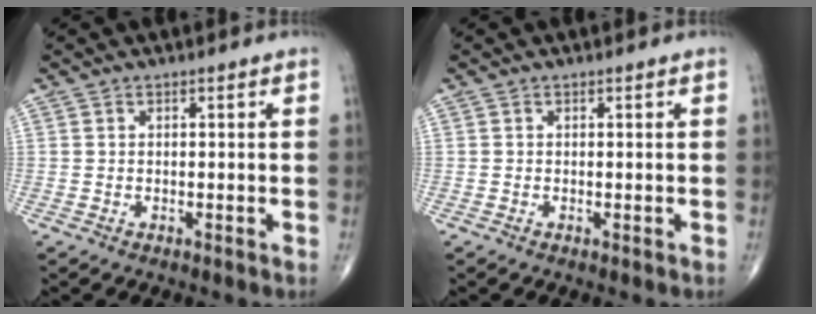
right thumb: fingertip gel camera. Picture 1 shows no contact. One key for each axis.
{"total": 0.0}